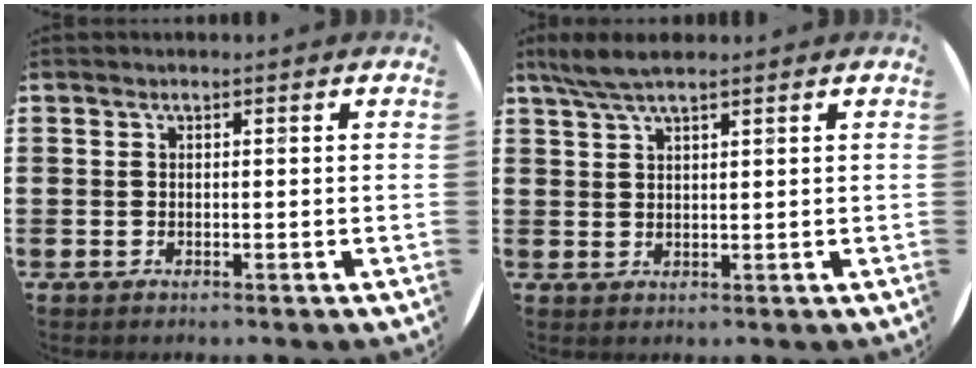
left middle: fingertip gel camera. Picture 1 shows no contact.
{"total": 4.0, "force": [3.1, 0.6, 2.4], "torque": [-0.054, 0.003, 0.057]}